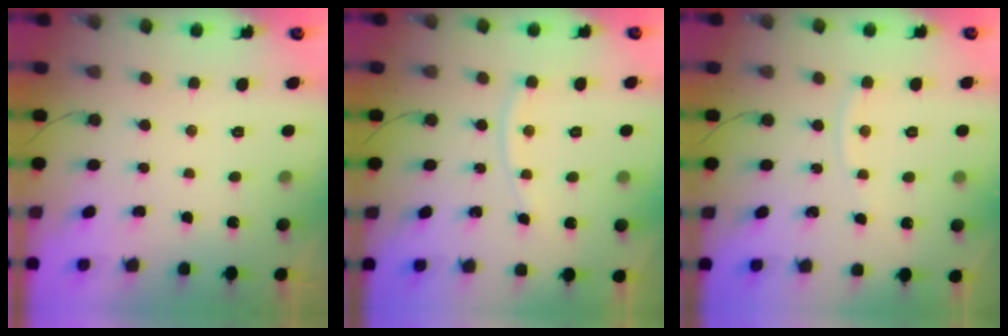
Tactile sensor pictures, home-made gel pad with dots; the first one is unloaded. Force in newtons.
{"total": 4.4, "press": 4.4, "slide": 0.2}
{"total": 2.8, "press": 2.7, "slide": 0.4}